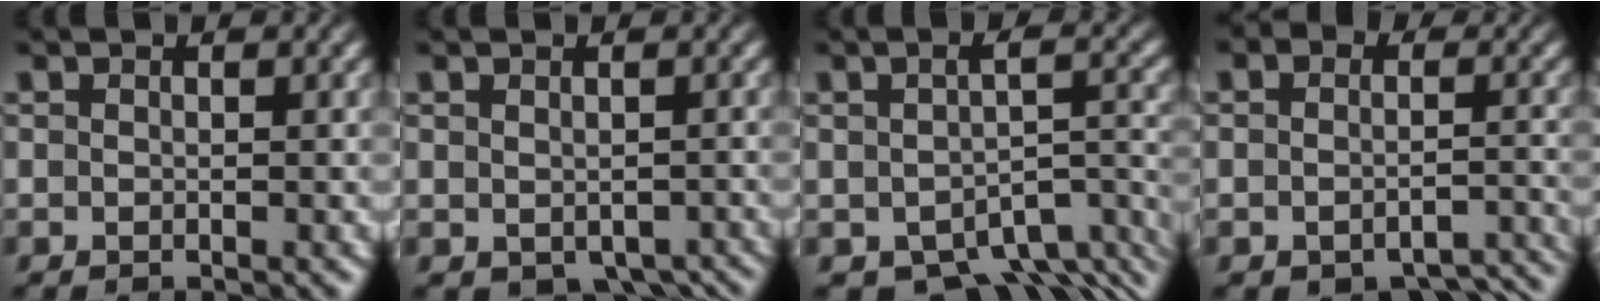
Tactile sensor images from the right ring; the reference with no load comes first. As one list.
[{"total": 4.6, "force": [-3.7, 2.0, 1.9], "torque": [-0.012, -0.024, -0.039]}, {"total": 6.9, "force": [-4.7, 3.4, 3.7], "torque": [-0.033, -0.020, -0.063]}, {"total": 5.9, "force": [-4.9, 2.6, 2.0], "torque": [-0.021, -0.022, -0.067]}]